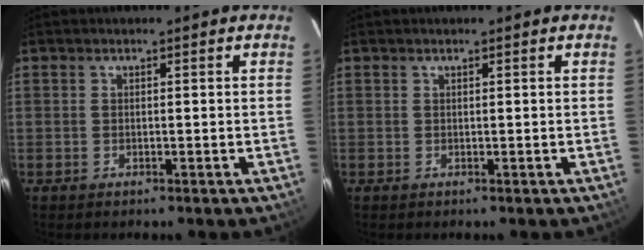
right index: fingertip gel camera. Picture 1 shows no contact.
{"total": 0.0}